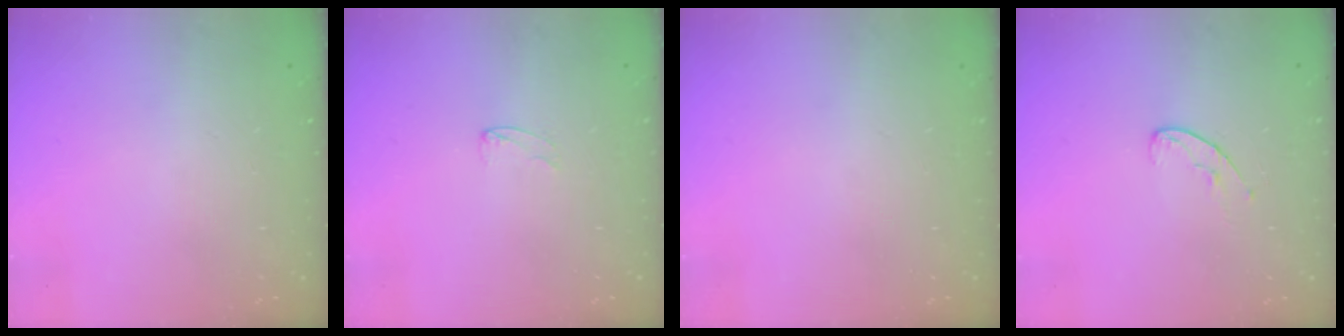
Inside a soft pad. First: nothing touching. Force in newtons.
{"total": 2.7, "press": 2.7, "slide": 0.2}
{"total": 0.0}
{"total": 6.4, "press": 6.4, "slide": 0.6}